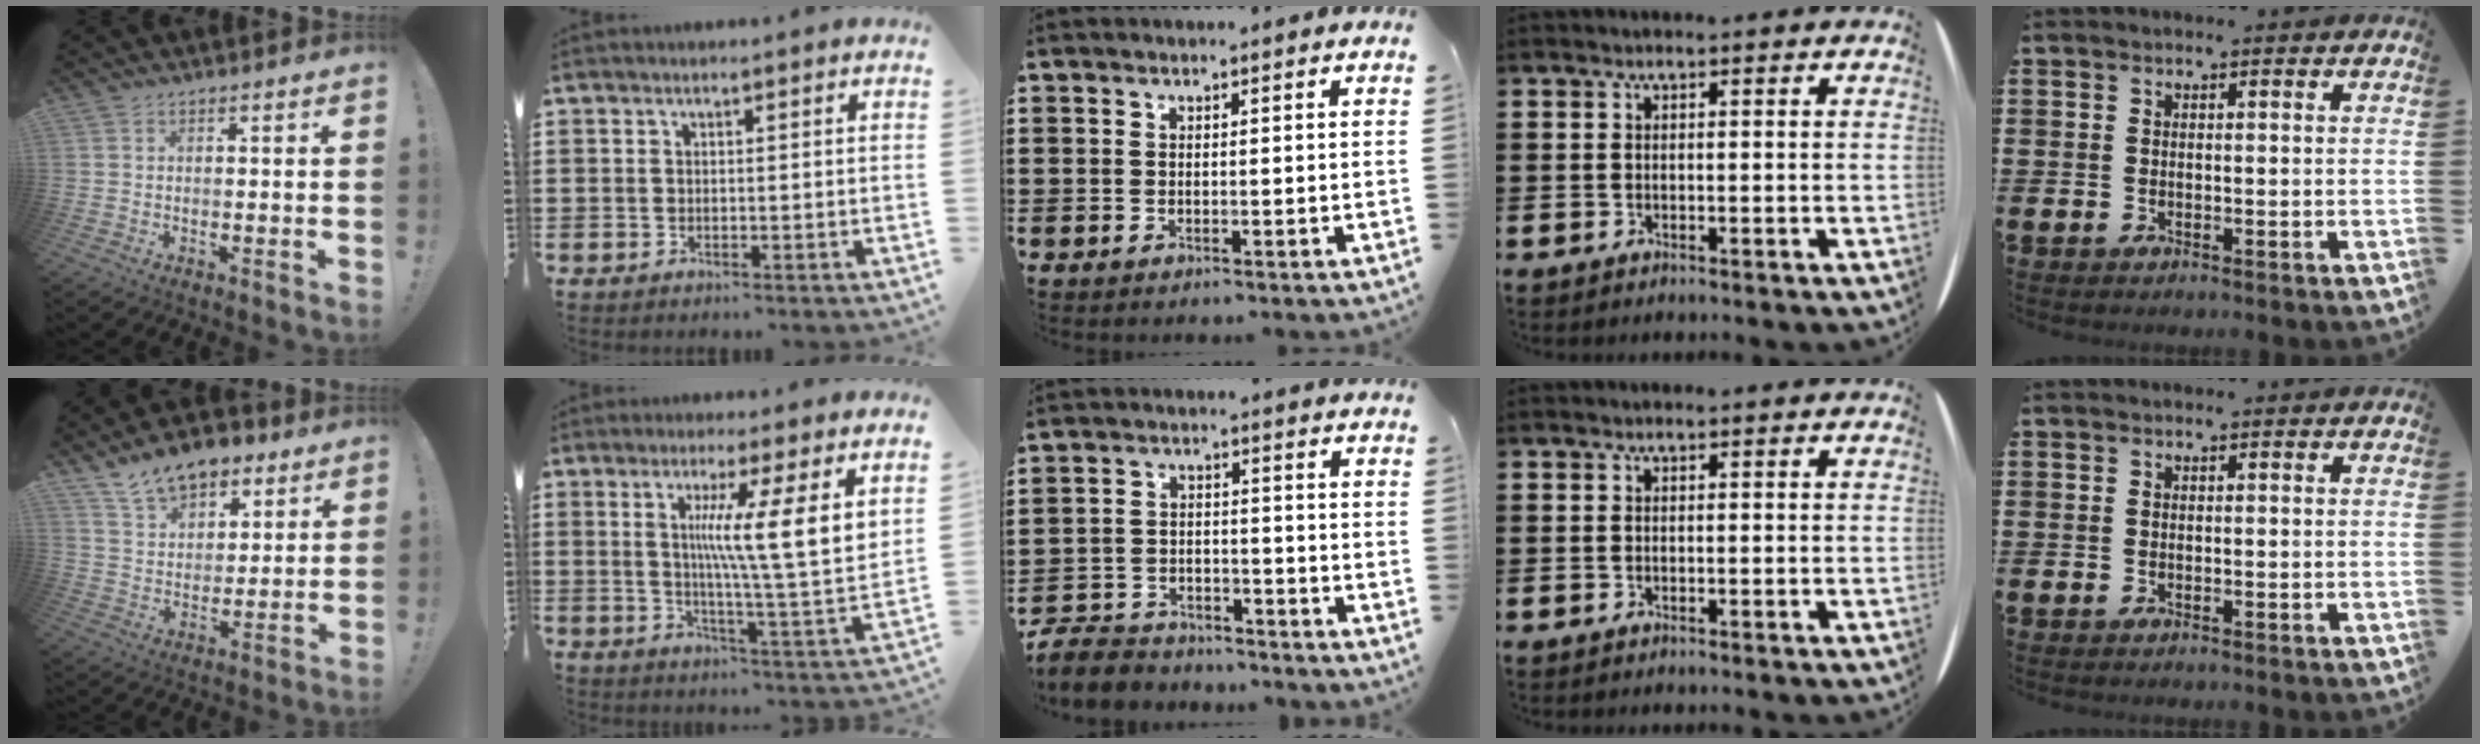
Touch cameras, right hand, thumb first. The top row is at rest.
{"thumb": {"total": 12.7, "force": [9.2, 7.3, 4.8], "torque": [-0.076, -0.058, 0.173]}, "index": {"total": 9.4, "force": [4.0, -0.4, 8.5], "torque": [-0.147, -0.027, 0.058]}, "middle": {"total": 5.4, "force": [-5.2, 1.2, 0.6], "torque": [-0.022, 0.005, -0.108]}}